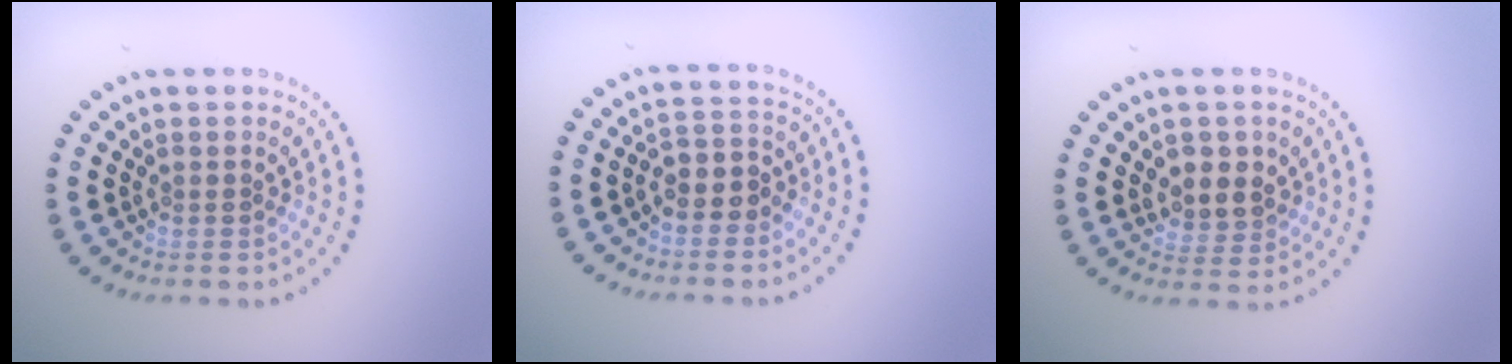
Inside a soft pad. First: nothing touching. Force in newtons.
{"total": 2.4, "press": 2.1, "slide": 1.1}
{"total": 3.0, "press": 2.7, "slide": 1.2}